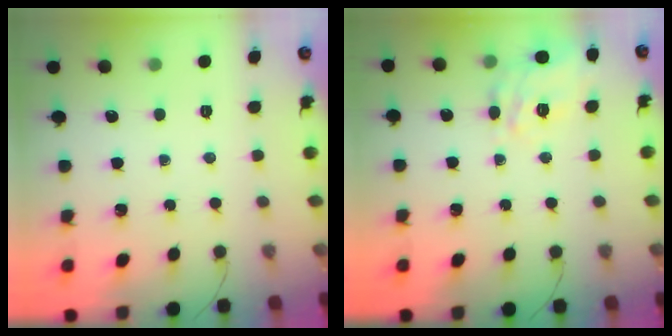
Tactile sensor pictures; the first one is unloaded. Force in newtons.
{"total": 8.8, "press": 8.4, "slide": 2.6}